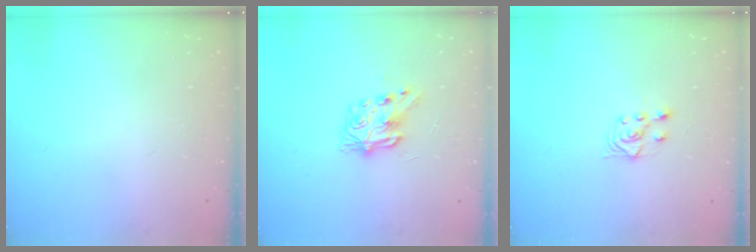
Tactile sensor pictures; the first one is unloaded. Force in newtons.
{"total": 8.4, "press": 8.3, "slide": 0.3}
{"total": 3.9, "press": 3.8, "slide": 0.9}